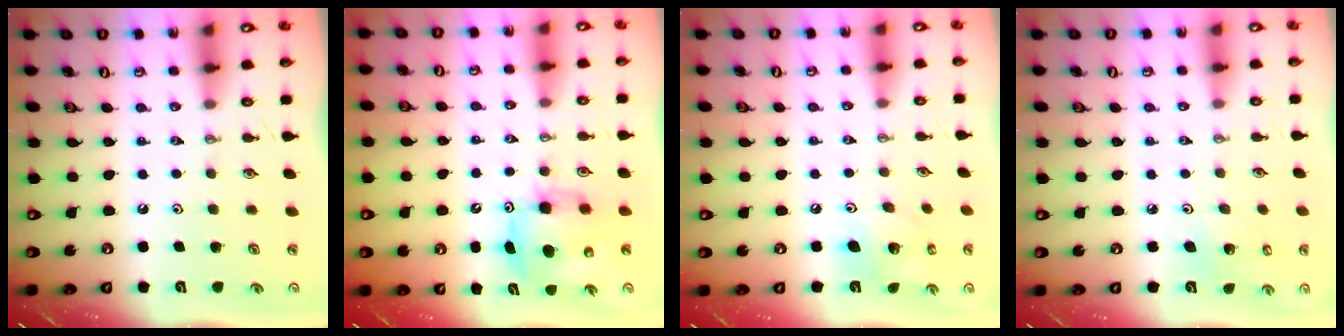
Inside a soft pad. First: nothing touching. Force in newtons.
{"total": 7.2, "press": 7.2, "slide": 0.6}
{"total": 10.6, "press": 10.5, "slide": 1.0}
{"total": 3.5, "press": 3.4, "slide": 1.1}